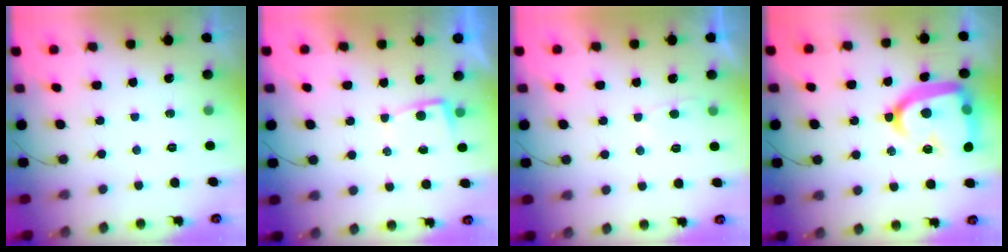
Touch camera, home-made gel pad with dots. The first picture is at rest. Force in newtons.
{"total": 2.3, "press": 2.2, "slide": 0.4}
{"total": 2.4, "press": 2.4, "slide": 0.4}
{"total": 19.8, "press": 19.7, "slide": 1.4}